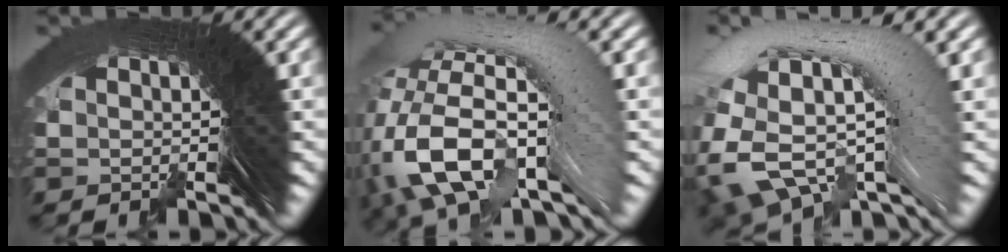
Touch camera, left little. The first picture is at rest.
{"total": 22.1, "force": [0.2, -9.0, -20.2], "torque": [0.257, 0.031, -0.012]}
{"total": 22.5, "force": [0.1, -8.6, -20.7], "torque": [0.272, 0.041, -0.024]}